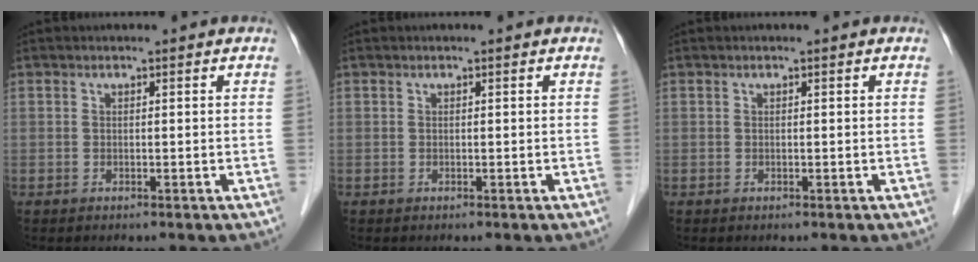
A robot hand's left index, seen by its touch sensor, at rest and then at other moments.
{"total": 0.0}
{"total": 0.0}